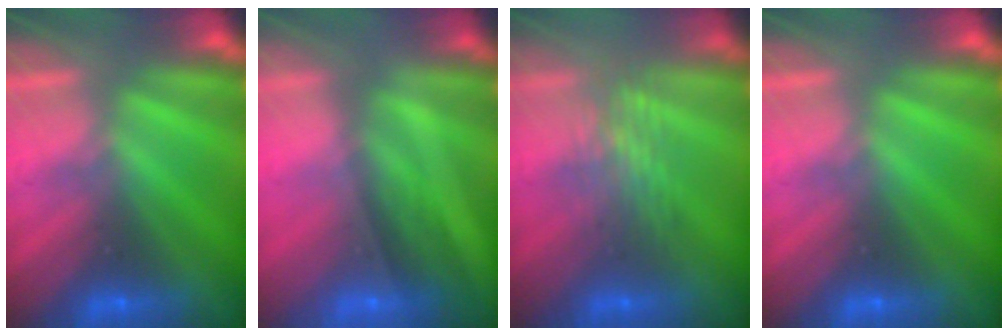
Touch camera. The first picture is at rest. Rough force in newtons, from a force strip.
{"total": 2.1}
{"total": 2.7}
{"total": 0.0}